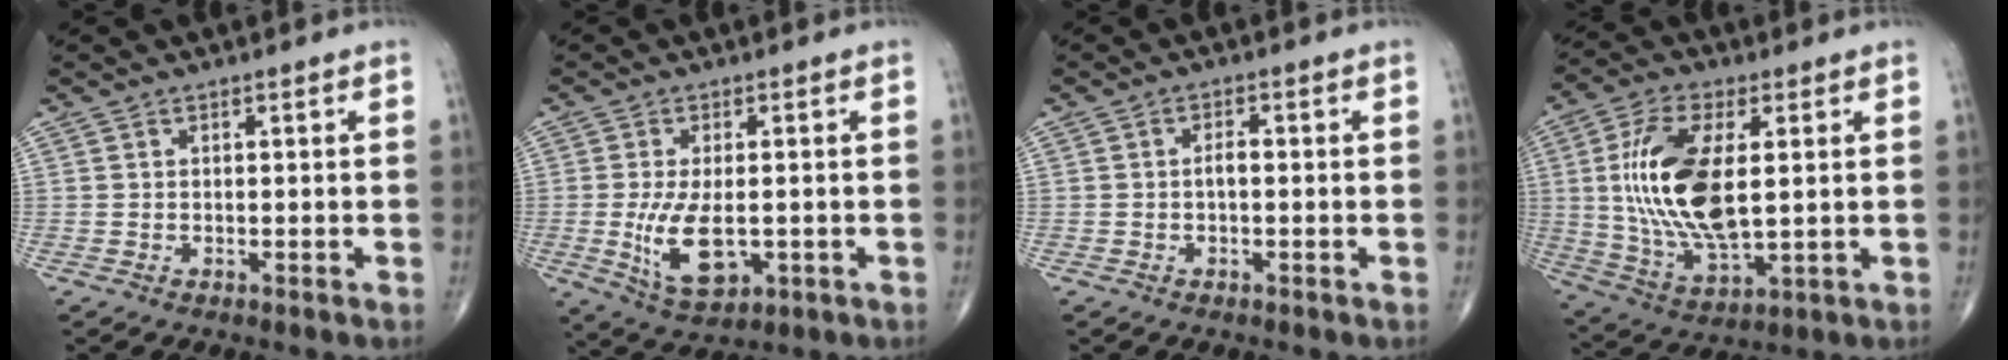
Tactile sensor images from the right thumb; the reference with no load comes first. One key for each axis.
{"total": 9.5, "fx": -1.5, "fy": 4.7, "fz": 8.1, "tx": -0.150, "ty": -0.017, "tz": -0.016}
{"total": 1.7, "fx": -0.3, "fy": 0.8, "fz": 1.4, "tx": -0.023, "ty": 0.006, "tz": -0.007}
{"total": 18.2, "fx": 2.3, "fy": 8.4, "fz": 16.0, "tx": -0.317, "ty": -0.014, "tz": 0.049}